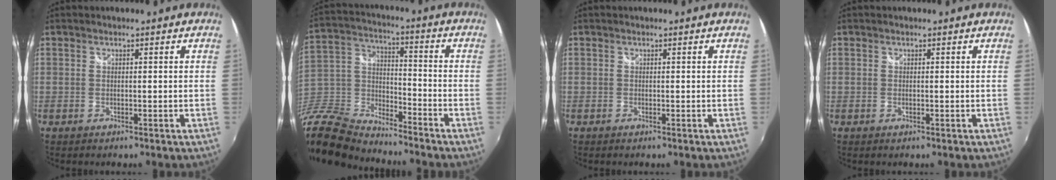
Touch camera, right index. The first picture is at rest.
{"total": 19.2, "force": [-14.9, 8.5, 8.6], "torque": [-0.240, -0.015, -0.294]}
{"total": 0.0}
{"total": 0.0}